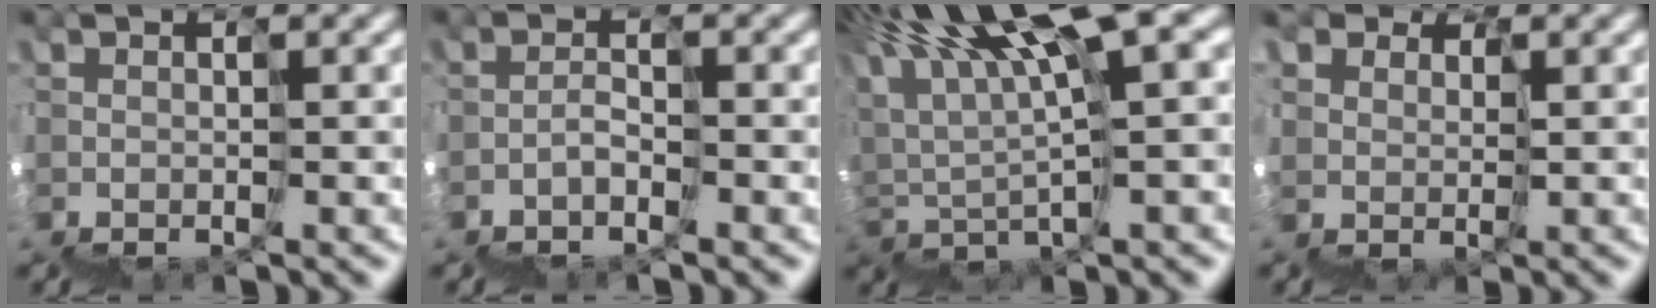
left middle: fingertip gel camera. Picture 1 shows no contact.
{"total": 3.2, "force": [0.0, -1.4, -2.9], "torque": [0.044, 0.019, -0.010]}
{"total": 9.0, "force": [6.9, 0.1, 5.8], "torque": [-0.109, 0.041, 0.115]}
{"total": 4.8, "force": [3.5, 3.3, -0.1], "torque": [0.000, 0.028, 0.057]}